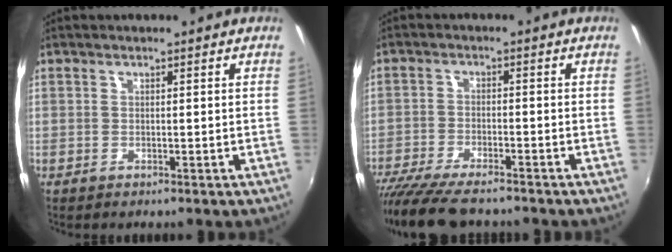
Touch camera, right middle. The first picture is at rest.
{"total": 11.6, "force": [-9.9, 2.3, 5.6], "torque": [-0.131, -0.040, -0.173]}